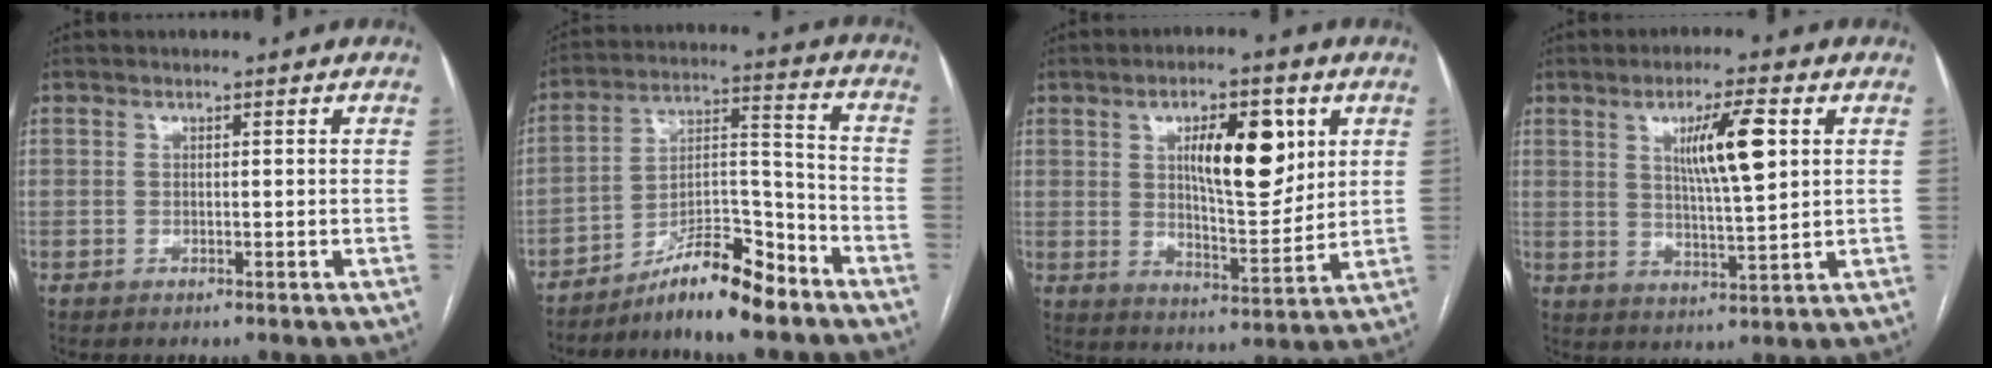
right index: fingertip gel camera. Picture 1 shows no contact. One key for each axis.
{"total": 11.5, "fx": -9.2, "fy": 1.7, "fz": 6.8, "tx": -0.109, "ty": 0.022, "tz": -0.158}
{"total": 12.1, "fx": 4.2, "fy": 4.1, "fz": 10.6, "tx": -0.164, "ty": 0.005, "tz": 0.073}
{"total": 8.9, "fx": 2.9, "fy": 1.1, "fz": 8.3, "tx": -0.143, "ty": 0.001, "tz": 0.051}